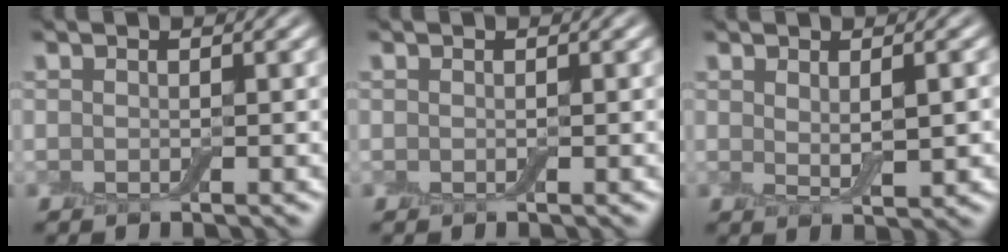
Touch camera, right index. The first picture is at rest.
{"total": 0.0}
{"total": 2.4, "force": [0.6, 0.6, 2.2], "torque": [-0.041, -0.004, 0.013]}